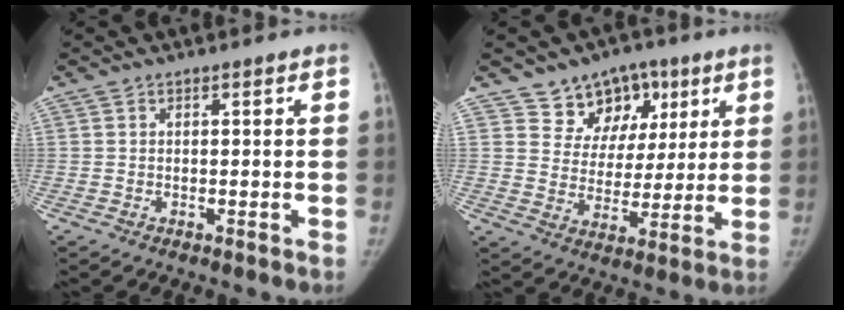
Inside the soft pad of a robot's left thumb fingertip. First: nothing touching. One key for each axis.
{"total": 11.4, "fx": 6.6, "fy": 8.5, "fz": 3.7, "tx": -0.009, "ty": -0.026, "tz": 0.108}